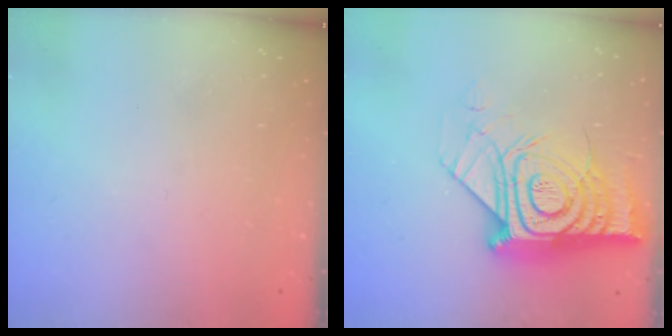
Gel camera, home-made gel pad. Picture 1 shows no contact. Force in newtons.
{"total": 22.0, "press": 21.9, "slide": 1.7}